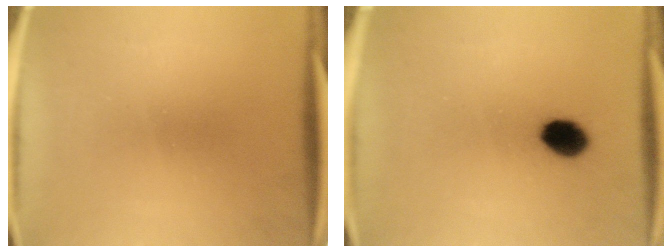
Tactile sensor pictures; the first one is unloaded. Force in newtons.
{"total": 6.2}